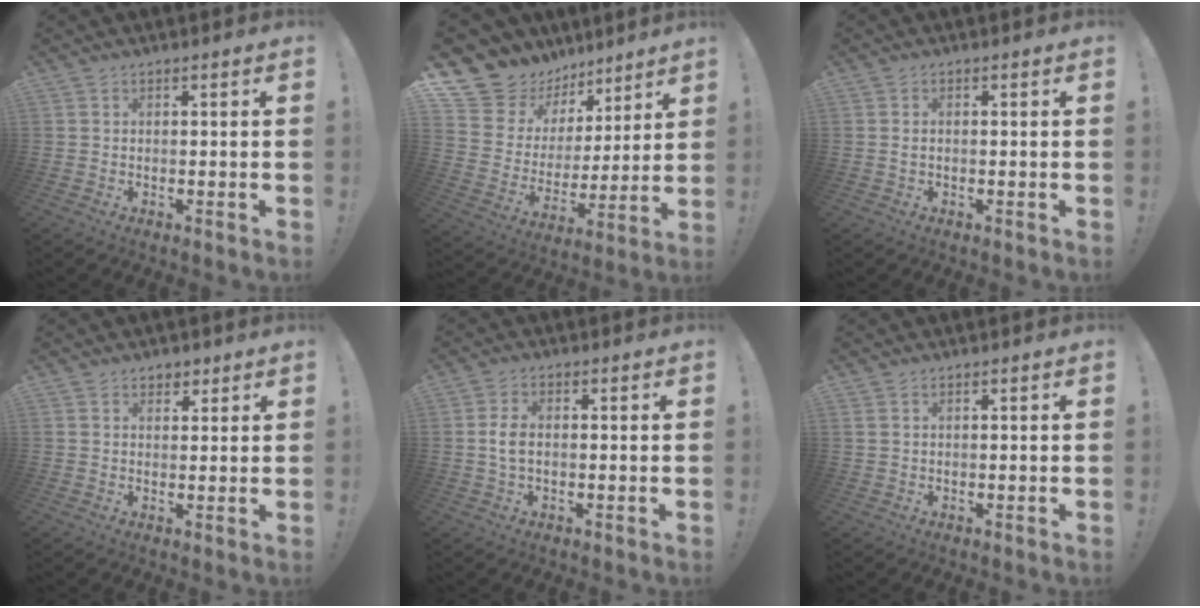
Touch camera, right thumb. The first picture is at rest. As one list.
[{"total": 13.9, "force": [11.0, 8.2, 2.4], "torque": [-0.054, -0.091, 0.219]}, {"total": 0.9, "force": [0.1, 0.4, 0.8], "torque": [-0.014, 0.002, 0.002]}, {"total": 2.9, "force": [1.9, 2.2, 0.5], "torque": [0.006, -0.008, 0.033]}, {"total": 4.1, "force": [-0.3, 2.2, 3.5], "torque": [-0.071, 0.003, -0.007]}, {"total": 1.1, "force": [0.7, 0.5, 0.7], "torque": [-0.015, 0.002, 0.013]}]